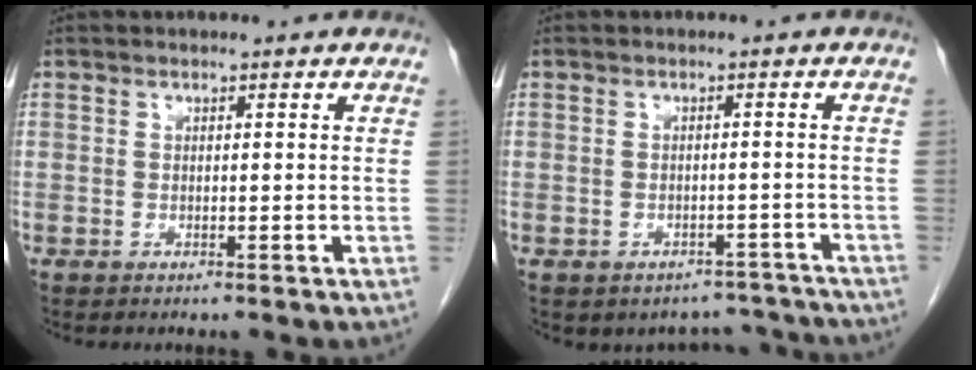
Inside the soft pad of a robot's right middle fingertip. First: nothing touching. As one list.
[{"total": 6.7, "force": [-5.7, 3.3, 0.0], "torque": [0.014, 0.024, -0.061]}]